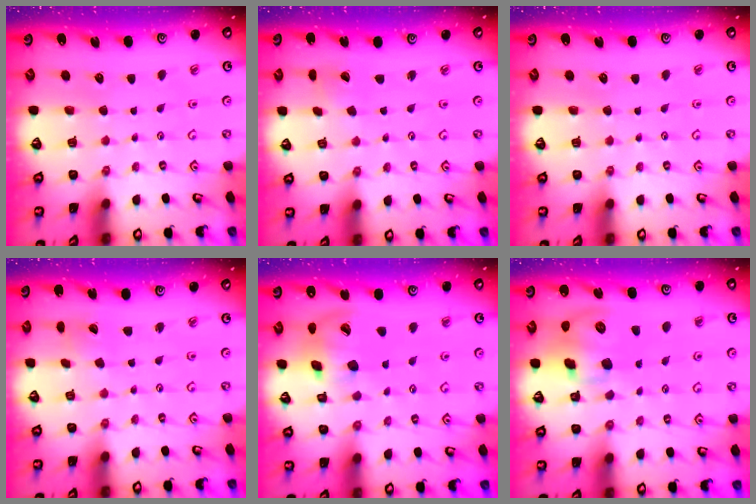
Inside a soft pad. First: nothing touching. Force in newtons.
{"total": 2.7, "press": 2.7, "slide": 0.3}
{"total": 0.0}
{"total": 2.1, "press": 2.1, "slide": 0.3}
{"total": 16.5, "press": 16.3, "slide": 2.5}
{"total": 13.6, "press": 13.4, "slide": 2.4}